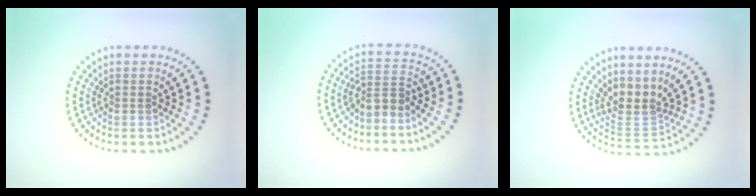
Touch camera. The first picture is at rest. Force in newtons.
{"total": 2.5, "press": 1.8, "slide": 1.8}
{"total": 3.2, "press": 2.5, "slide": 2.0}